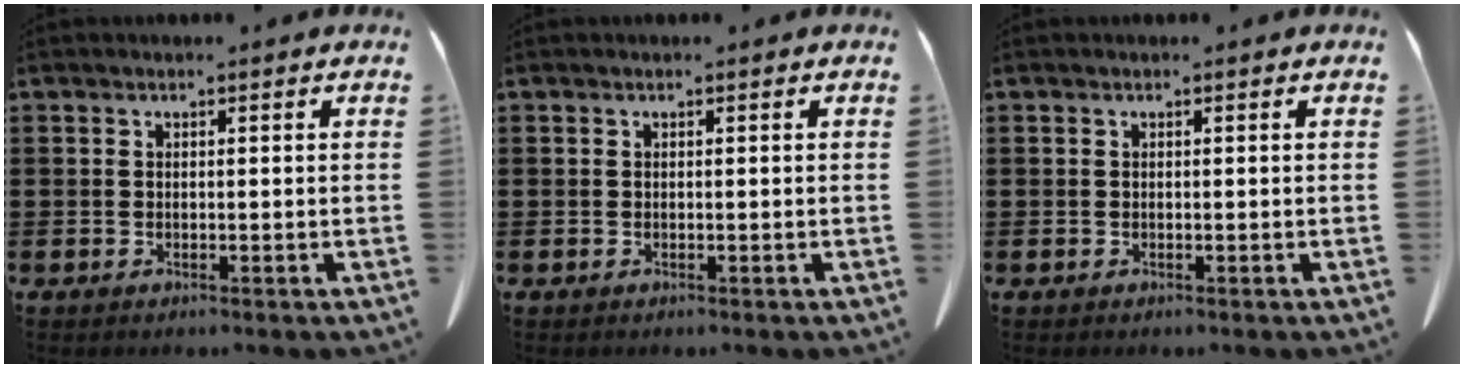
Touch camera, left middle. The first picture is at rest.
{"total": 0.0}
{"total": 0.0}